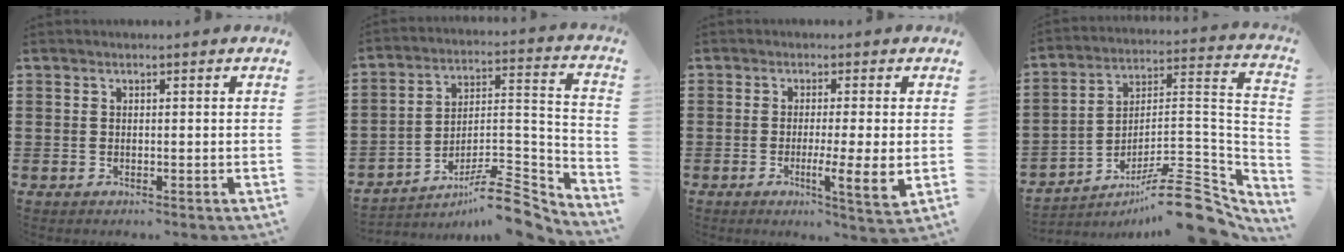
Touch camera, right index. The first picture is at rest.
{"total": 9.7, "force": [-7.5, 2.7, 5.5], "torque": [-0.077, 0.027, -0.140]}
{"total": 5.5, "force": [-1.0, -0.1, 5.4], "torque": [-0.094, -0.016, -0.016]}
{"total": 12.9, "force": [-9.3, 3.1, 8.4], "torque": [-0.120, 0.035, -0.168]}